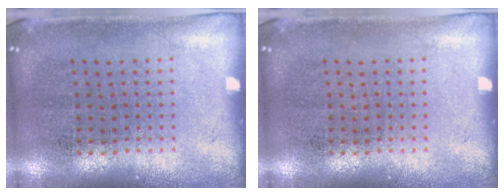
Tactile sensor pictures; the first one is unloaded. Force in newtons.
{"total": 0.0}